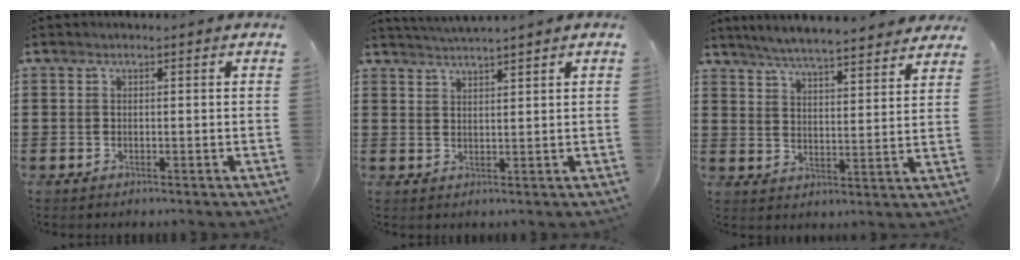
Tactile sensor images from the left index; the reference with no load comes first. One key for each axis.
{"total": 2.4, "fx": 2.3, "fy": -0.7, "fz": 0.2, "tx": -0.009, "ty": -0.005, "tz": 0.043}
{"total": 5.5, "fx": 5.3, "fy": -0.1, "fz": 1.4, "tx": -0.050, "ty": -0.029, "tz": 0.092}